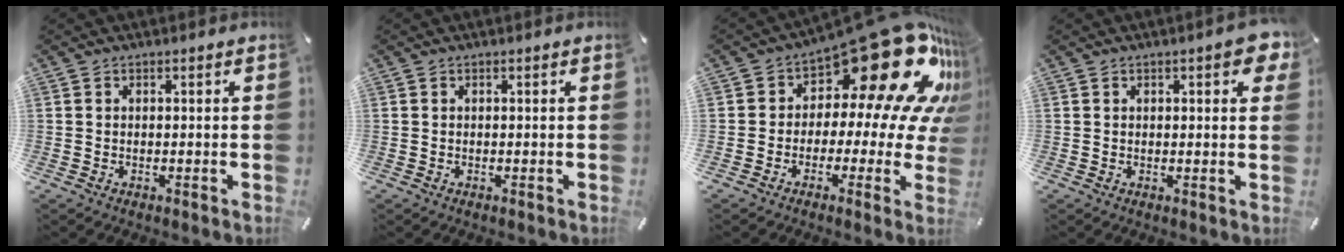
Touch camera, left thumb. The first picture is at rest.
{"total": 0.0}
{"total": 24.2, "force": [11.9, 10.9, 18.1], "torque": [-0.248, -0.091, 0.205]}
{"total": 4.7, "force": [1.8, 1.9, 3.9], "torque": [-0.046, -0.005, 0.025]}